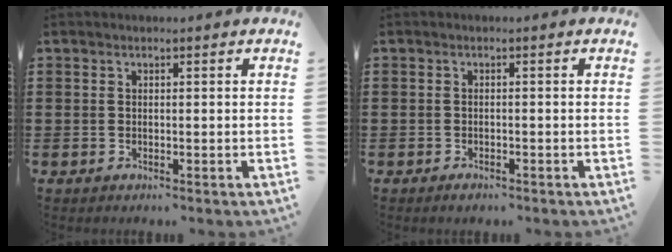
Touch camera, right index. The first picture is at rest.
{"total": 0.8, "force": [-0.8, 0.2, 0.2], "torque": [-0.005, -0.003, -0.015]}